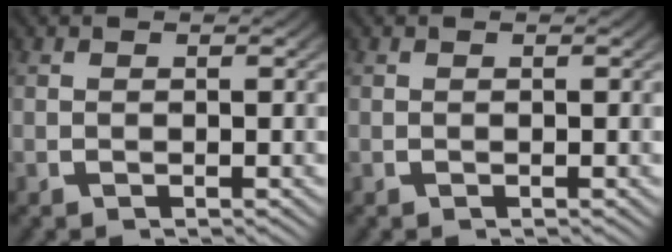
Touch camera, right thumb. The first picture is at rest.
{"total": 0.0}